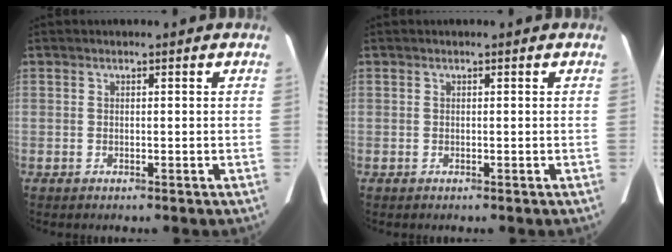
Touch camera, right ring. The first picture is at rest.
{"total": 0.0}